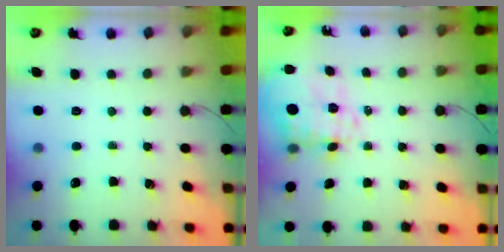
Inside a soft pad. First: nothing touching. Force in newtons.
{"total": 5.0, "press": 4.6, "slide": 2.1}